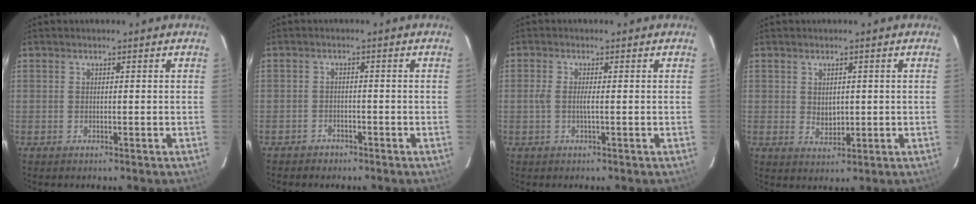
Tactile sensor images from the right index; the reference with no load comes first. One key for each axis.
{"total": 2.8, "fx": -2.1, "fy": 1.8, "fz": 0.1, "tx": -0.012, "ty": 0.009, "tz": -0.032}
{"total": 2.1, "fx": -0.3, "fy": 0.0, "fz": 2.0, "tx": -0.040, "ty": -0.001, "tz": -0.009}
{"total": 3.2, "fx": 0.3, "fy": 2.4, "fz": 2.0, "tx": -0.029, "ty": -0.002, "tz": 0.010}